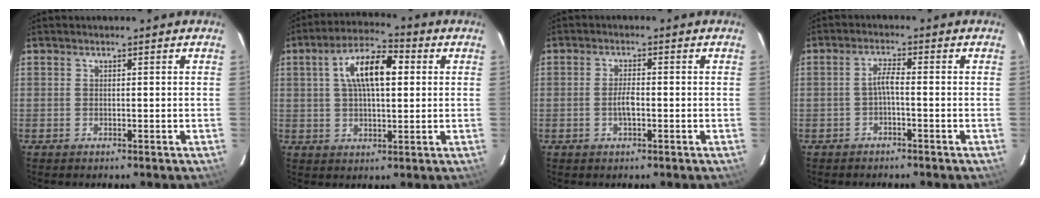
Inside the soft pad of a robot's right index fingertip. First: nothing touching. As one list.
[{"total": 10.8, "force": [2.5, 4.5, 9.5], "torque": [-0.172, 0.026, 0.039]}, {"total": 2.8, "force": [-0.8, 0.9, 2.6], "torque": [-0.049, 0.003, -0.014]}, {"total": 2.3, "force": [-1.0, 0.2, 2.1], "torque": [-0.044, 0.007, -0.020]}]